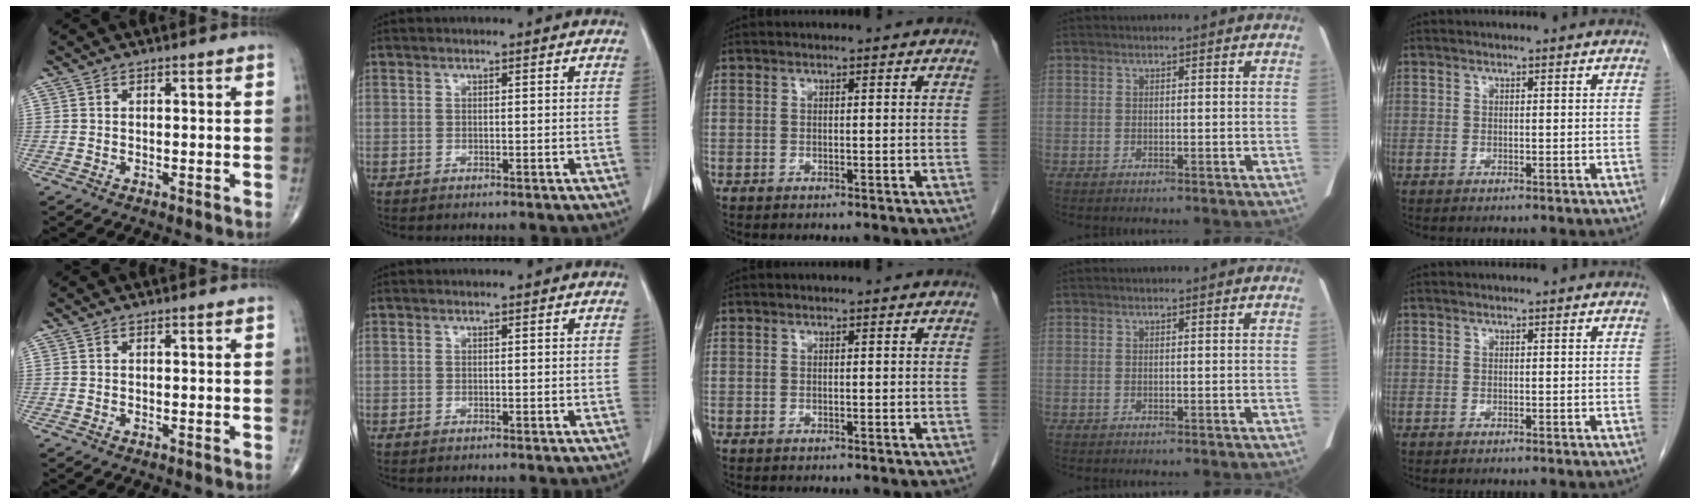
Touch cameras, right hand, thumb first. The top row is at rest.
{}